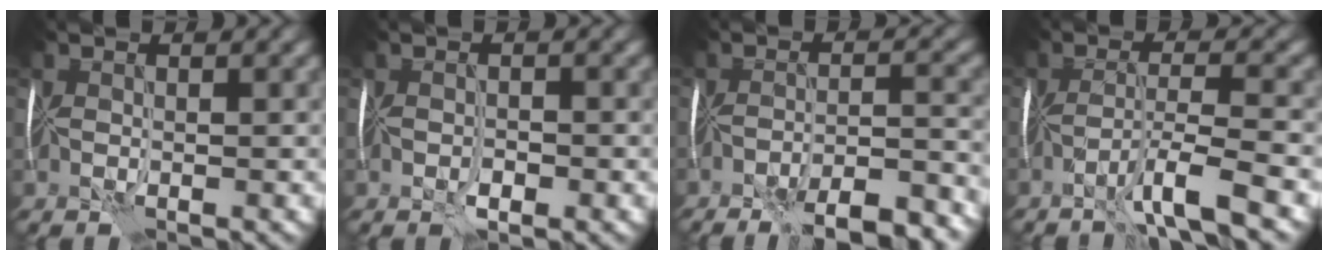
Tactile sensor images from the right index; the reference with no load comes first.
{"total": 1.0, "force": [-0.6, 0.3, 0.7], "torque": [-0.014, 0.004, -0.015]}
{"total": 9.9, "force": [-8.1, 2.2, 5.2], "torque": [-0.065, -0.003, -0.102]}
{"total": 4.7, "force": [-3.0, -0.4, 3.6], "torque": [-0.057, 0.008, -0.067]}